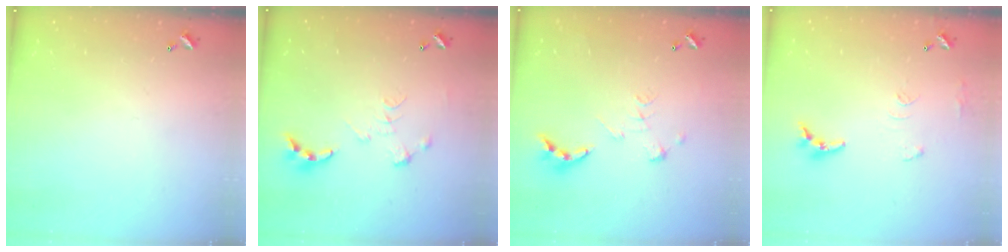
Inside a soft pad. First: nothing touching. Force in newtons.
{"total": 0.0}
{"total": 2.7, "press": 2.2, "slide": 1.5}
{"total": 8.7, "press": 8.7, "slide": 0.6}